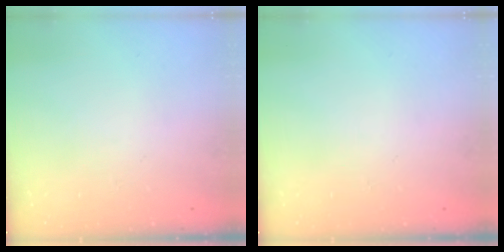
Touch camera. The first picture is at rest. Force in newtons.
{"total": 0.0}